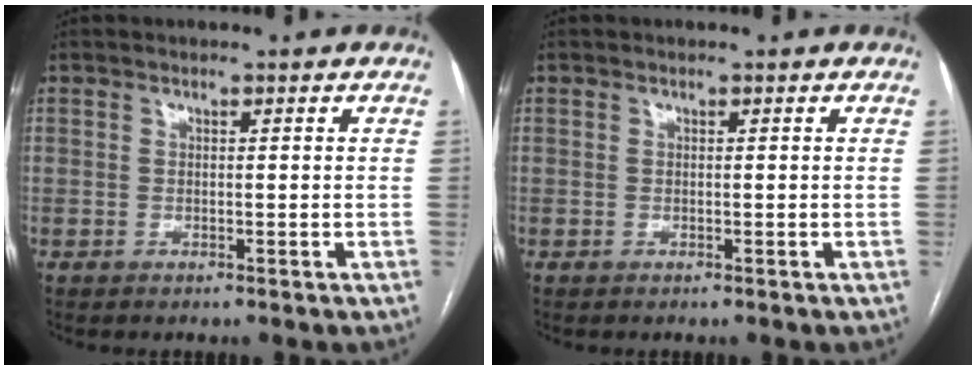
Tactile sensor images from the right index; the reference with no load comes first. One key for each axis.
{"total": 0.0}